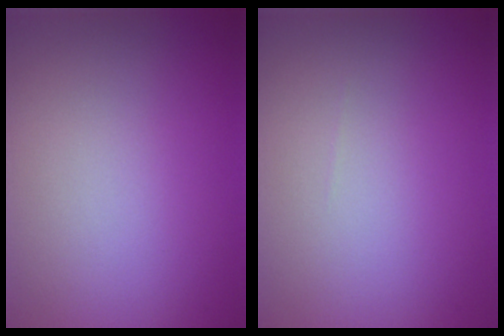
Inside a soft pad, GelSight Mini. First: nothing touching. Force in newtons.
{"total": 0.0}